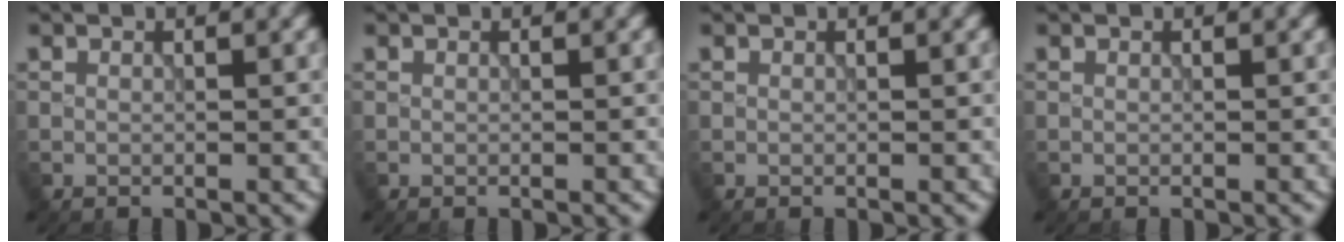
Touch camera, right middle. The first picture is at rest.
{"total": 0.0}
{"total": 0.0}
{"total": 0.0}